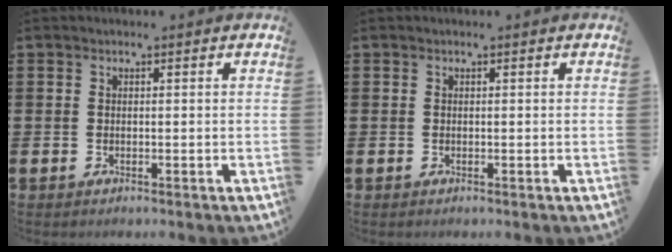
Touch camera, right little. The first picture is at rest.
{"total": 0.0}